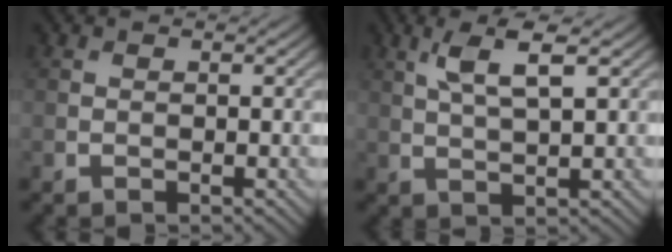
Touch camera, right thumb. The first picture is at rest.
{"total": 5.4, "force": [2.4, 1.0, 4.7], "torque": [-0.106, 0.006, 0.050]}